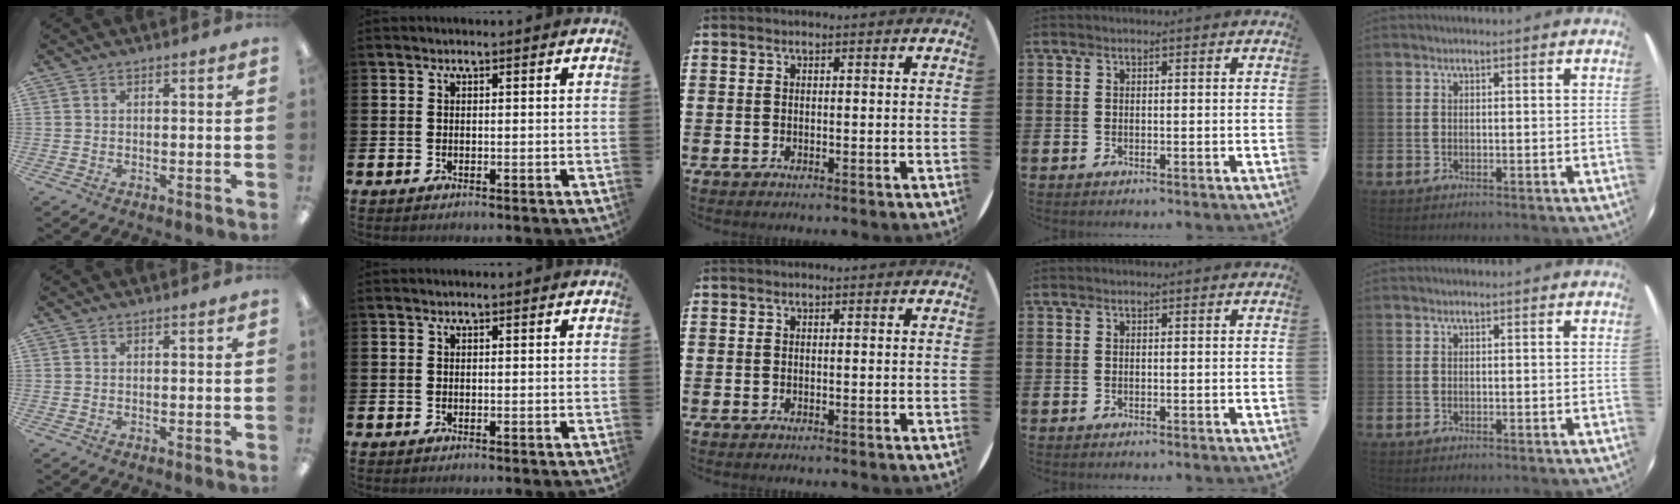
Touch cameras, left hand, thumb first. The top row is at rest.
{}